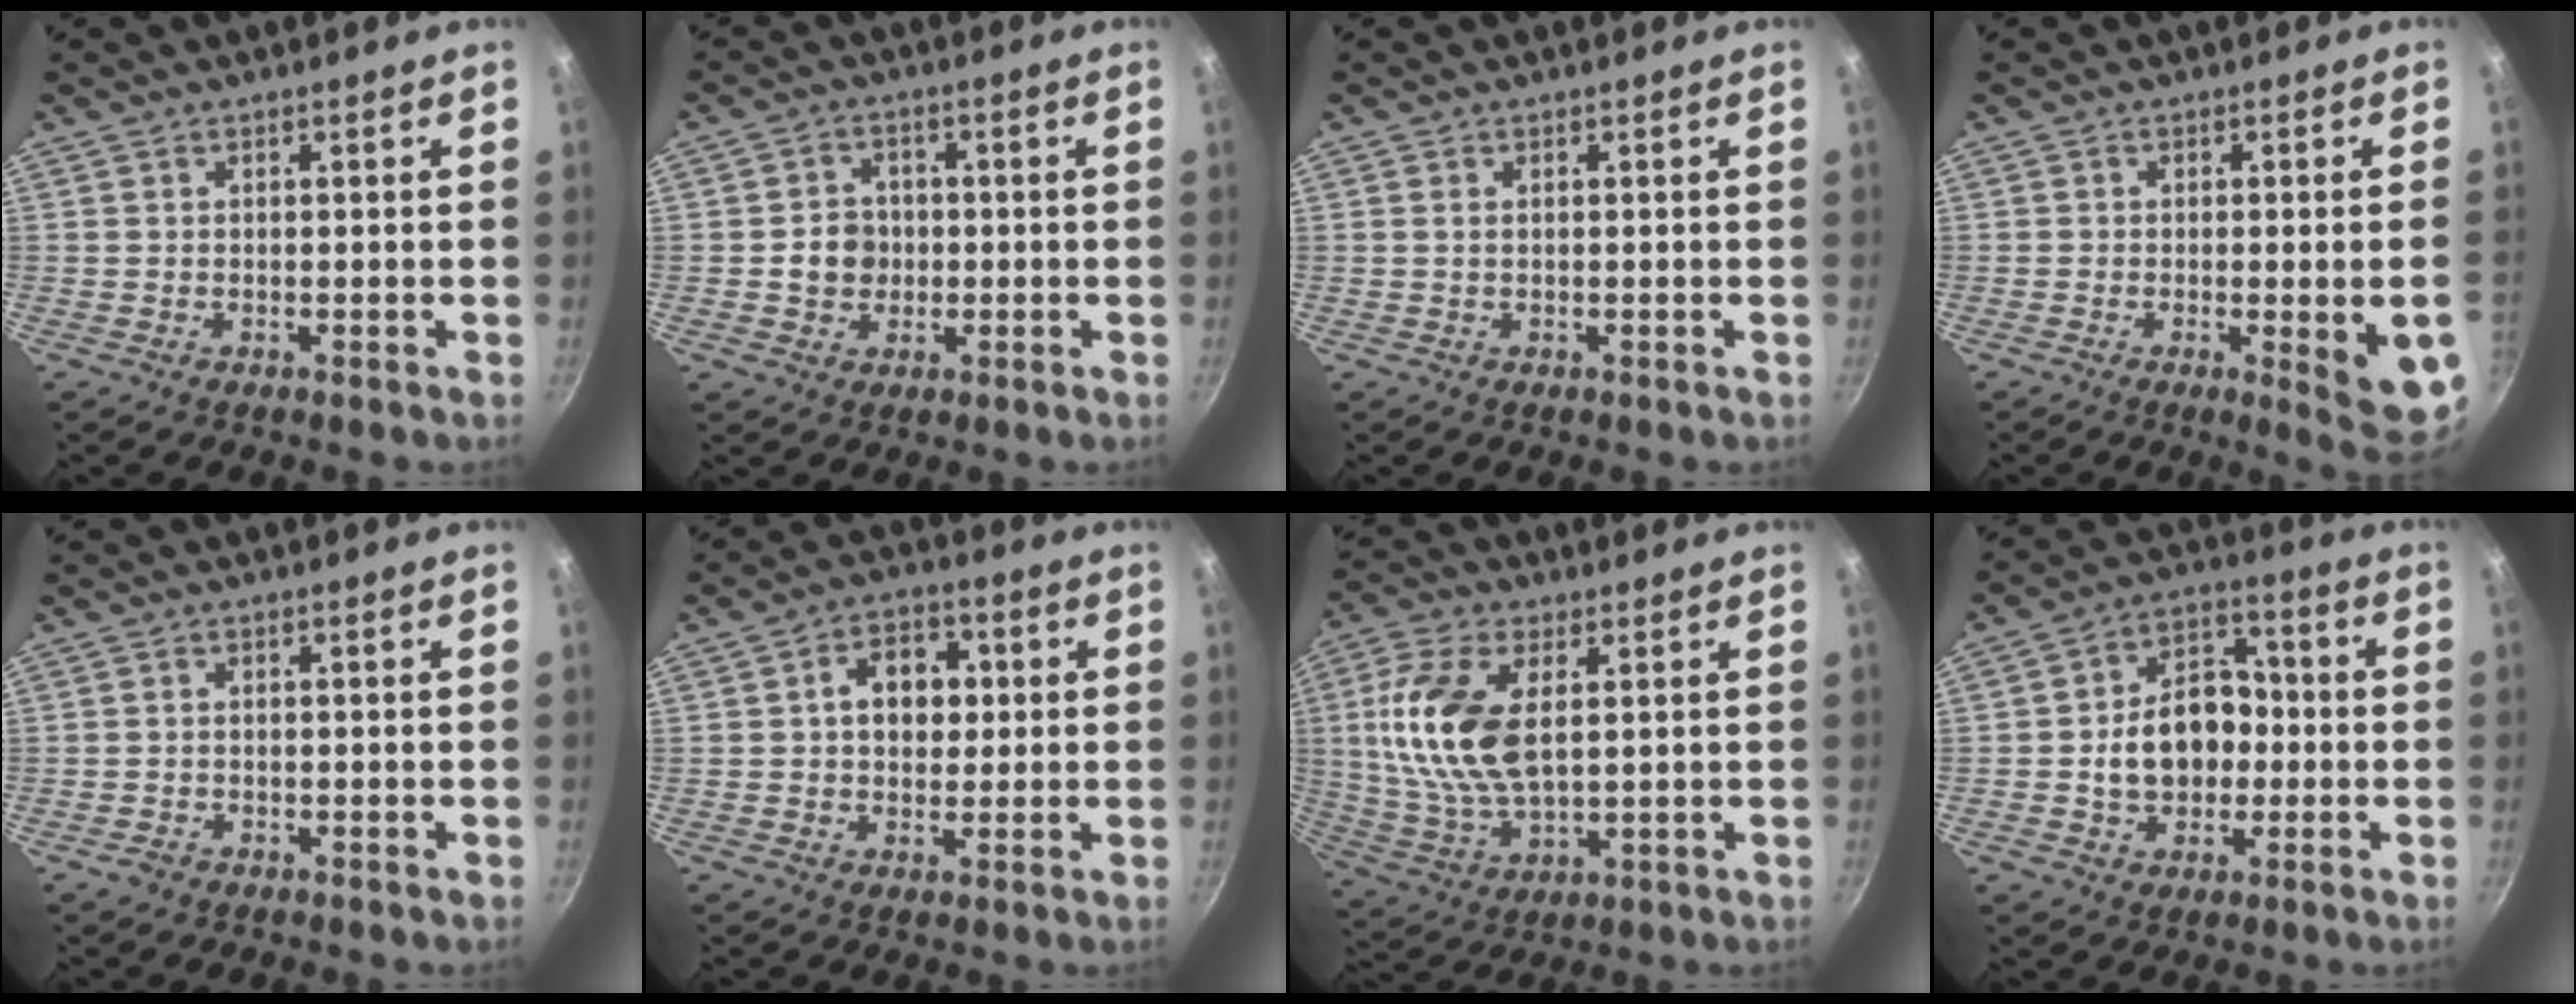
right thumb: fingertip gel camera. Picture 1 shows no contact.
{"total": 5.4, "force": [-0.4, 4.8, 2.4], "torque": [-0.011, 0.007, -0.011]}
{"total": 0.6, "force": [0.1, 0.3, 0.5], "torque": [-0.010, 0.000, 0.002]}
{"total": 9.7, "force": [-2.1, 2.1, 9.2], "torque": [-0.094, 0.000, -0.021]}
{"total": 1.6, "force": [-1.1, 1.0, 0.7], "torque": [-0.018, 0.011, -0.018]}
{"total": 8.5, "force": [1.1, 6.3, 5.6], "torque": [-0.048, 0.011, 0.008]}
{"total": 15.8, "force": [3.0, 8.4, 13.1], "torque": [-0.258, -0.004, 0.060]}
{"total": 12.9, "force": [-1.2, 9.7, 8.4], "torque": [-0.099, 0.033, -0.026]}